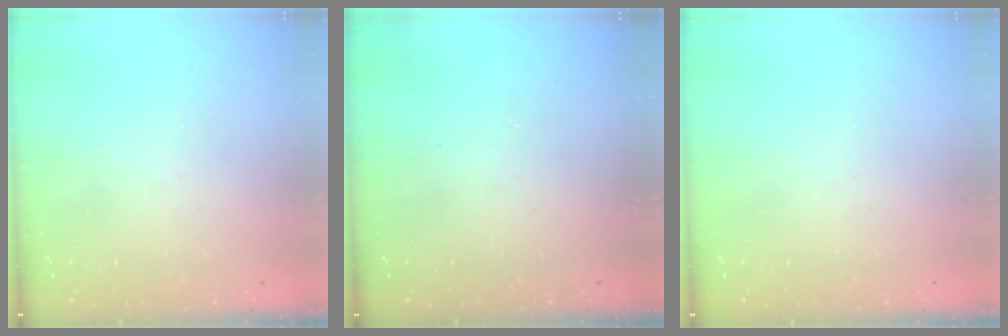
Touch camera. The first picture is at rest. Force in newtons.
{"total": 0.0}
{"total": 0.0}